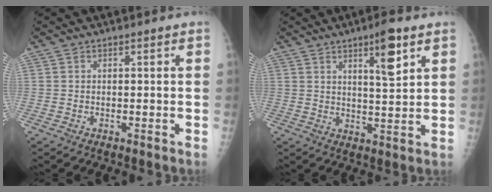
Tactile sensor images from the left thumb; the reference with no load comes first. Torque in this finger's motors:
{"motor_torque": [0.00, 0.10, -0.19, 0.01, 0.07]}